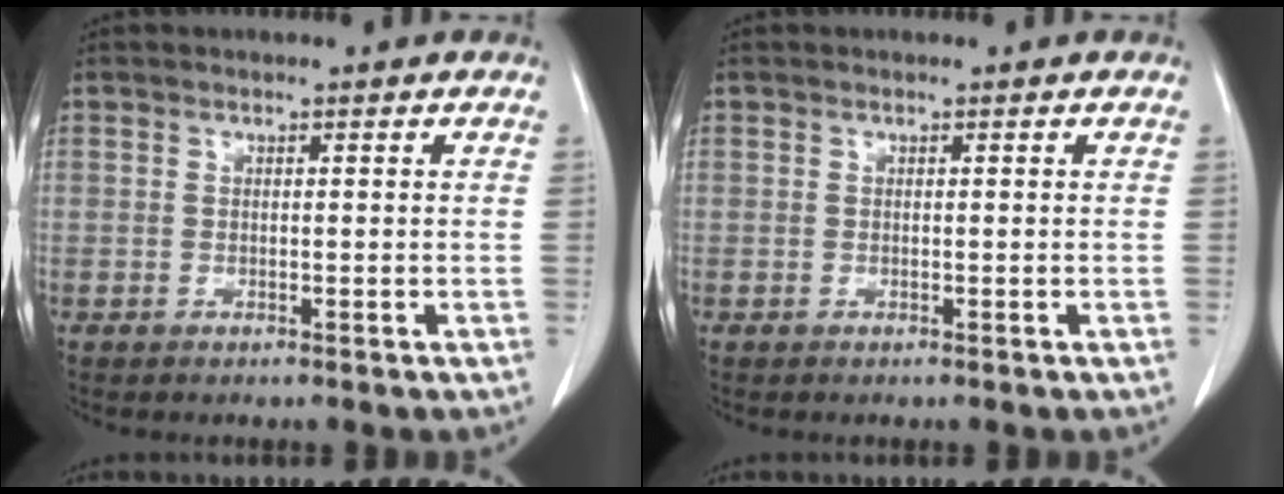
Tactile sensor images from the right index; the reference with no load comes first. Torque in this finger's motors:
{"motor_torque": [0.00, 0.00, 0.02, 0.00]}